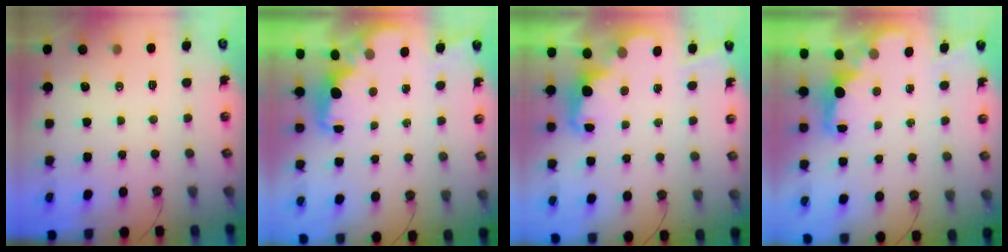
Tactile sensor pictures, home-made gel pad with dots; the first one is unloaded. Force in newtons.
{"total": 2.1, "press": 1.9, "slide": 0.8}
{"total": 2.4, "press": 2.3, "slide": 0.5}
{"total": 1.8, "press": 1.7, "slide": 0.6}